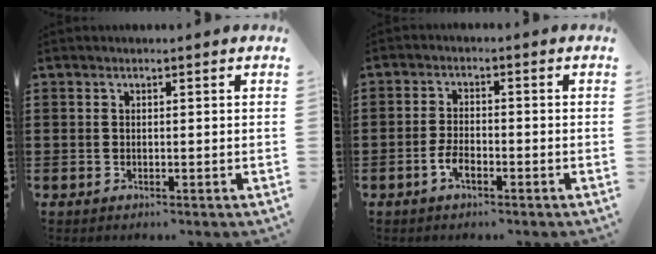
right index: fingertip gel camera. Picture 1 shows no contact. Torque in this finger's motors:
{"motor_torque": [0.26, 1.88, 0.13, 0.06]}